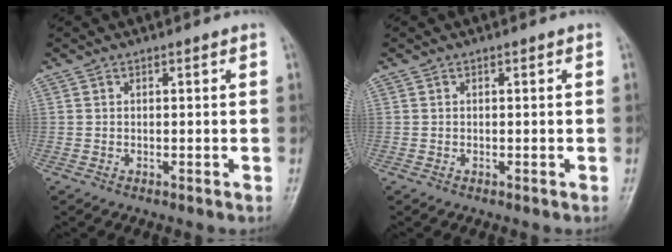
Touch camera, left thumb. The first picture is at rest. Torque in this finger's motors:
{"motor_torque": [-0.01, 0.01, -0.05, -0.03, 0.00]}